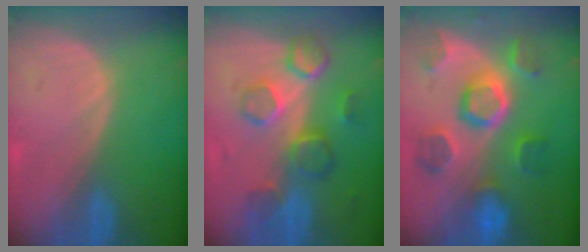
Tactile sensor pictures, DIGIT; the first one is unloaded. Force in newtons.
{"total": 8.5, "press": 7.8, "slide": 3.5}
{"total": 10.1, "press": 9.4, "slide": 3.8}